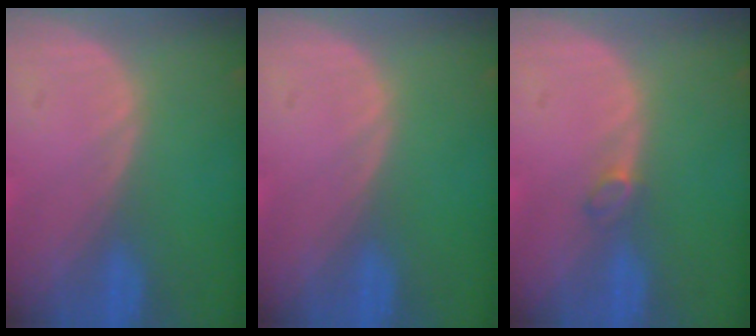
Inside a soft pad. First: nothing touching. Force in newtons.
{"total": 0.0}
{"total": 1.4, "press": 1.3, "slide": 0.3}